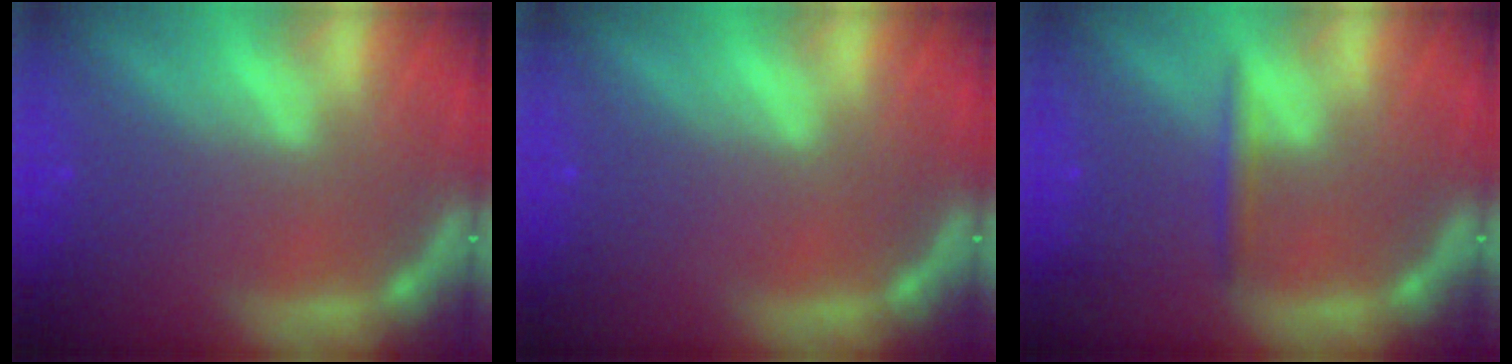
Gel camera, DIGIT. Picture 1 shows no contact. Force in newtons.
{"total": 0.0}
{"total": 1.4}